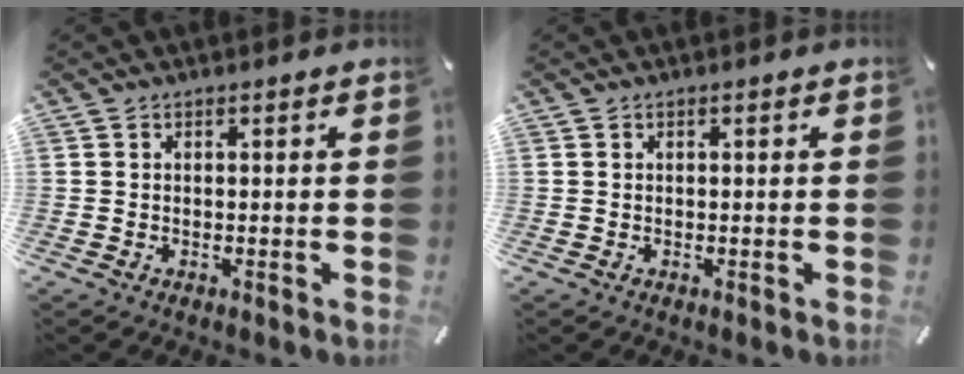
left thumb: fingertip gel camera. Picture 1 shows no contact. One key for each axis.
{"total": 0.0}